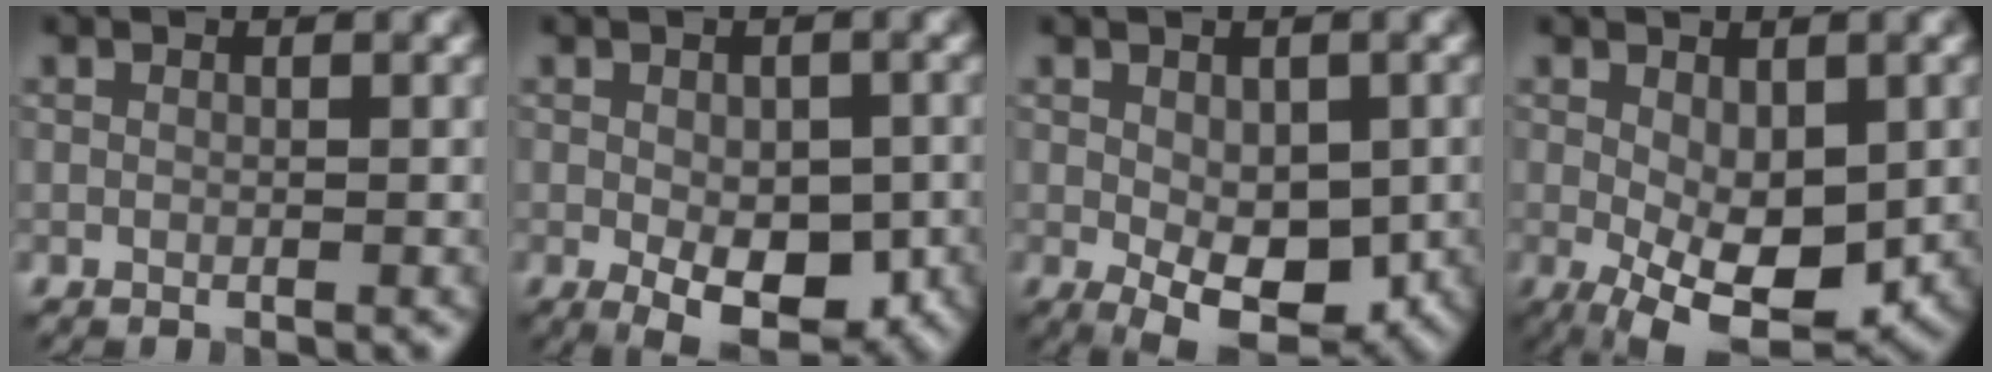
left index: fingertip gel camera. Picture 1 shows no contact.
{"total": 7.2, "force": [-2.1, 3.7, 5.8], "torque": [-0.093, -0.022, -0.022]}
{"total": 7.1, "force": [-1.3, 3.9, 5.8], "torque": [-0.096, -0.019, -0.010]}
{"total": 8.0, "force": [-1.6, 4.0, 6.7], "torque": [-0.123, -0.020, -0.014]}